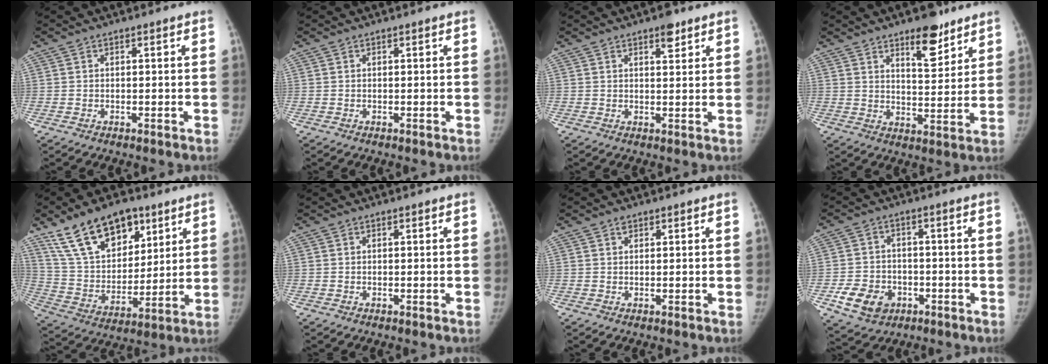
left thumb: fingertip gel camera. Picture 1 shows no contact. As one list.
[{"total": 0.0}, {"total": 3.5, "force": [2.3, 1.5, 2.1], "torque": [-0.017, -0.012, 0.031]}, {"total": 9.4, "force": [6.3, 3.7, 5.8], "torque": [-0.060, -0.044, 0.097]}, {"total": 19.5, "force": [12.0, 10.8, 10.8], "torque": [-0.144, -0.042, 0.224]}, {"total": 0.0}, {"total": 1.1, "force": [0.7, 0.7, 0.4], "torque": [0.001, -0.004, 0.010]}, {"total": 8.8, "force": [-3.3, 6.9, 4.2], "torque": [-0.056, 0.016, -0.048]}]